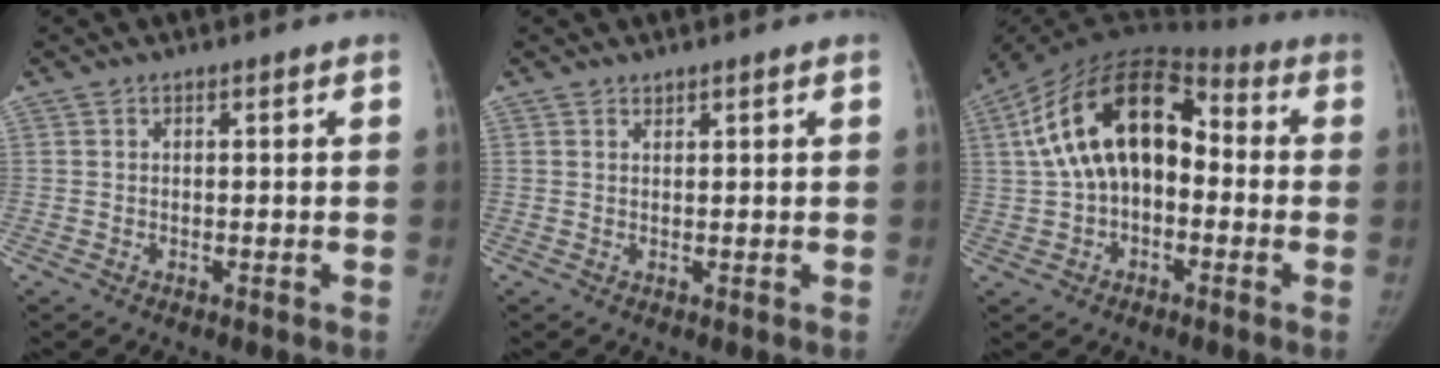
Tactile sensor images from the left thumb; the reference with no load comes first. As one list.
[{"total": 0.5, "force": [0.5, 0.0, 0.1], "torque": [-0.002, -0.005, 0.009]}, {"total": 18.5, "force": [0.8, 11.6, 14.4], "torque": [-0.239, 0.050, 0.002]}]